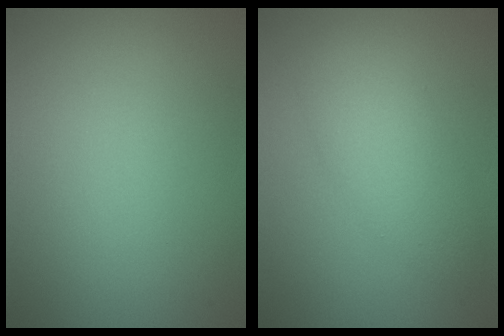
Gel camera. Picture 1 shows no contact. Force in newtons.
{"total": 3.8, "press": 3.8, "slide": 0.1}